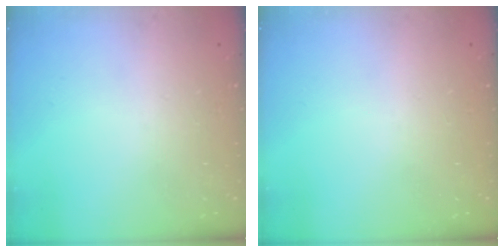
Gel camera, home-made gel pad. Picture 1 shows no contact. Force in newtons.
{"total": 0.0}